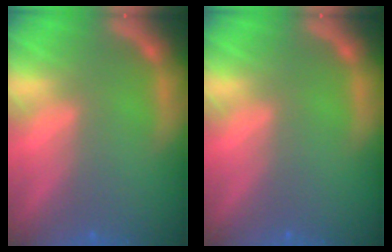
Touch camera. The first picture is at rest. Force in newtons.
{"total": 0.0}